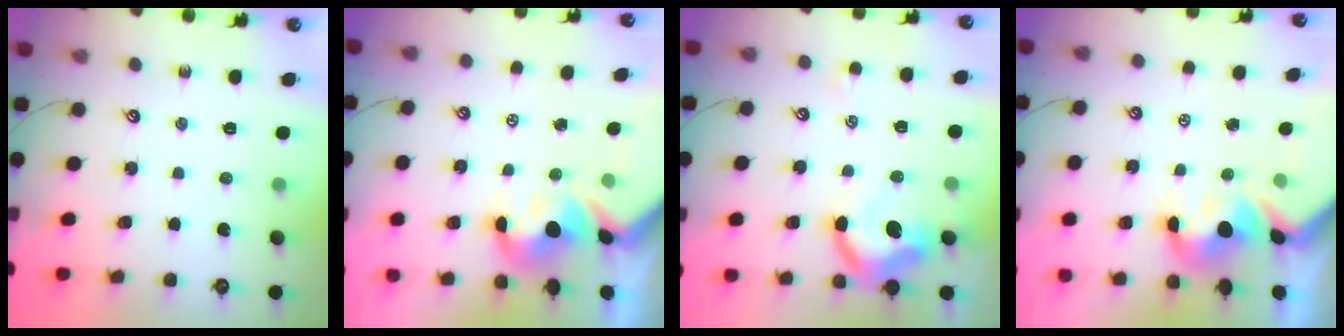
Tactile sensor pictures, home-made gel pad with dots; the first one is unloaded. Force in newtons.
{"total": 6.7, "press": 6.6, "slide": 1.4}
{"total": 6.5, "press": 6.4, "slide": 1.2}
{"total": 6.7, "press": 6.6, "slide": 1.4}